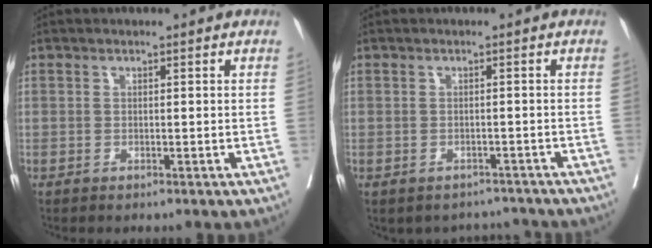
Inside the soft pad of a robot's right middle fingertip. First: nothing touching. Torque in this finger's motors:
{"motor_torque": [0.16, -0.30, -0.05, -0.02]}